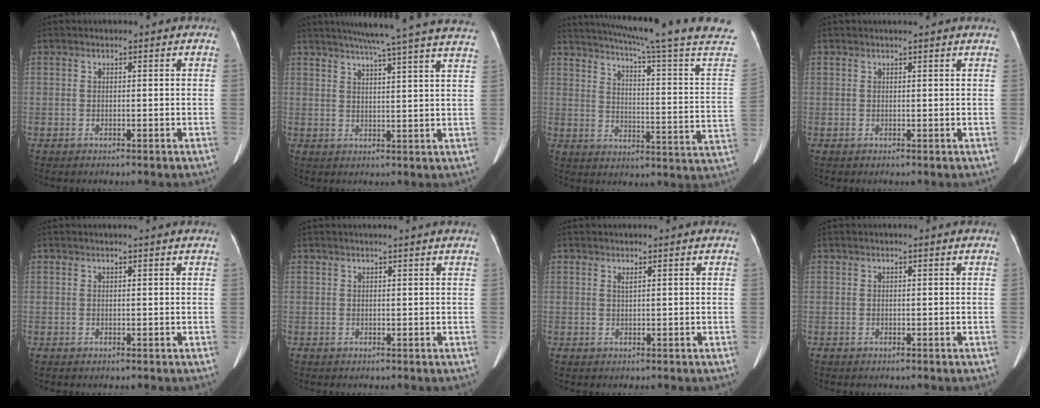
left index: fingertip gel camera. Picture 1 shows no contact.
{"total": 21.5, "force": [18.9, -1.0, 10.2], "torque": [-0.159, -0.021, 0.231]}
{"total": 23.5, "force": [20.3, -2.9, 11.4], "torque": [-0.187, -0.089, 0.251]}
{"total": 2.1, "force": [1.9, -0.4, 0.8], "torque": [-0.015, 0.007, 0.023]}
{"total": 1.0, "force": [0.9, -0.2, 0.4], "torque": [-0.012, 0.006, 0.017]}
{"total": 2.3, "force": [2.1, -0.3, 0.9], "torque": [-0.014, 0.010, 0.026]}
{"total": 0.6, "force": [0.4, -0.1, 0.5], "torque": [-0.013, -0.001, 0.011]}
{"total": 0.0}